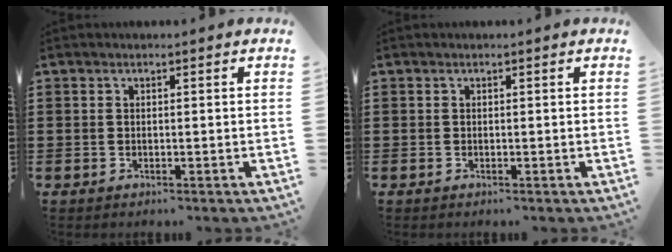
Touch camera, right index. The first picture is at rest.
{"total": 0.0}